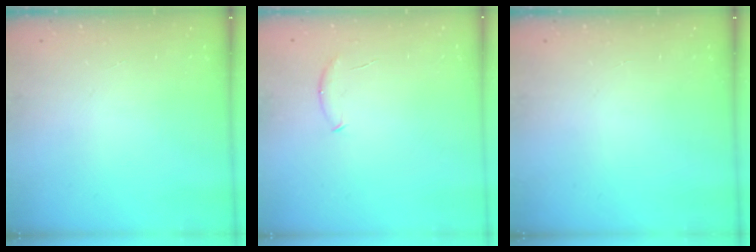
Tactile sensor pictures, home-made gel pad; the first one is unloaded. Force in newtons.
{"total": 5.8, "press": 5.7, "slide": 1.2}
{"total": 0.0}